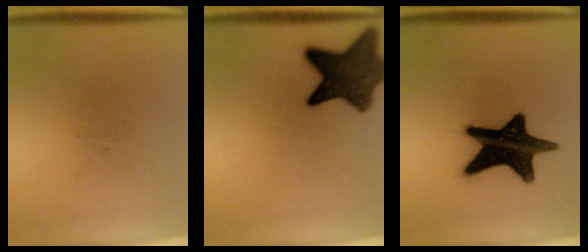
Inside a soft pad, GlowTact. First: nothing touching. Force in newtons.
{"total": 11.5}
{"total": 17.5}